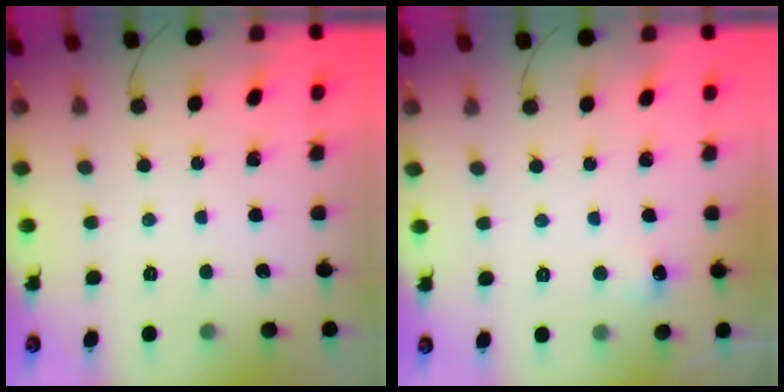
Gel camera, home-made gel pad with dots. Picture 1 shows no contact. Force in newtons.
{"total": 4.8, "press": 4.6, "slide": 1.4}